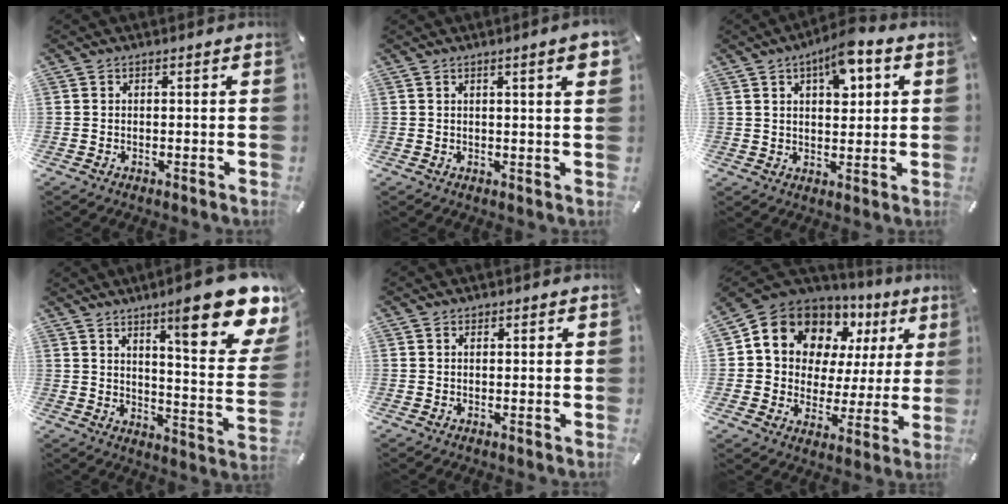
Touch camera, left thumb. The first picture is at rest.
{"total": 4.2, "force": [1.7, 0.6, 3.8], "torque": [-0.065, 0.000, 0.026]}
{"total": 8.7, "force": [4.2, 4.5, 6.1], "torque": [-0.078, -0.013, 0.068]}
{"total": 19.8, "force": [12.5, 4.6, 14.6], "torque": [-0.198, -0.097, 0.194]}
{"total": 0.8, "force": [0.4, 0.6, 0.2], "torque": [-0.003, 0.002, 0.008]}
{"total": 13.0, "force": [7.3, 10.1, 3.9], "torque": [-0.080, -0.050, 0.135]}